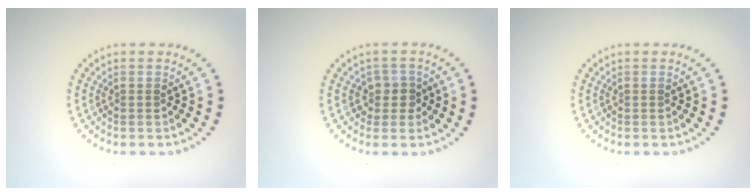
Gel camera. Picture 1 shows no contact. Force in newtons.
{"total": 1.8, "press": 1.6, "slide": 0.9}
{"total": 0.0}